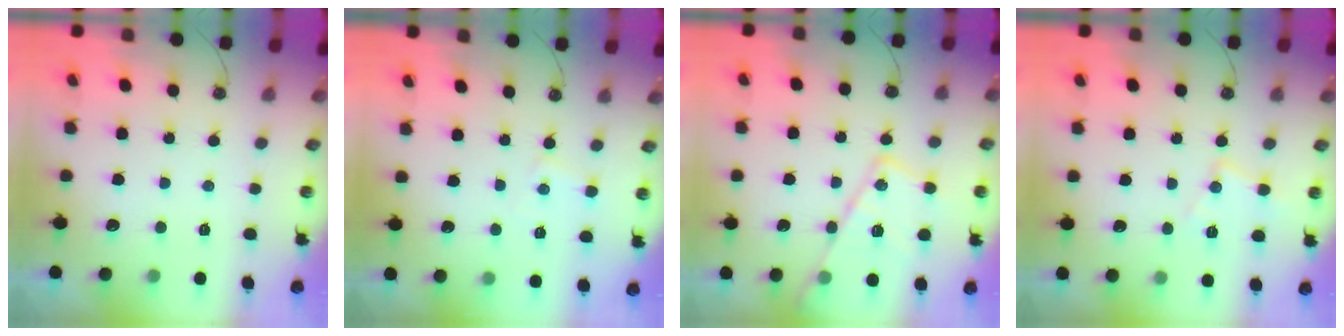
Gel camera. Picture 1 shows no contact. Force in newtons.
{"total": 4.4, "press": 4.4, "slide": 0.4}
{"total": 18.1, "press": 18.0, "slide": 1.5}
{"total": 8.3, "press": 8.3, "slide": 0.6}